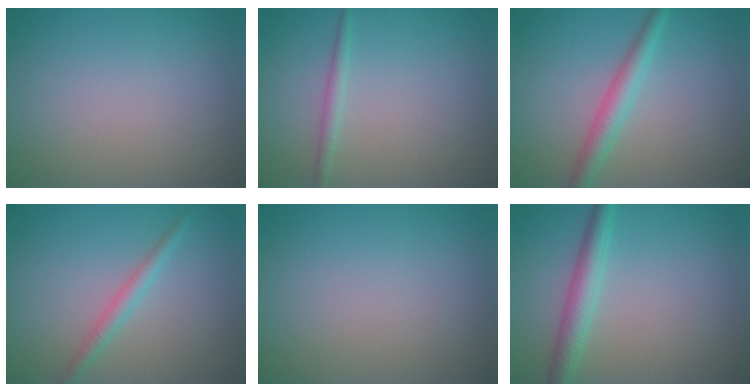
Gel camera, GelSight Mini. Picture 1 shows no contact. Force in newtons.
{"total": 1.1, "press": 1.1, "slide": 0.0}
{"total": 2.7, "press": 2.7, "slide": 0.1}
{"total": 1.7, "press": 1.7, "slide": 0.1}
{"total": 0.0}
{"total": 2.9, "press": 2.9, "slide": 0.0}